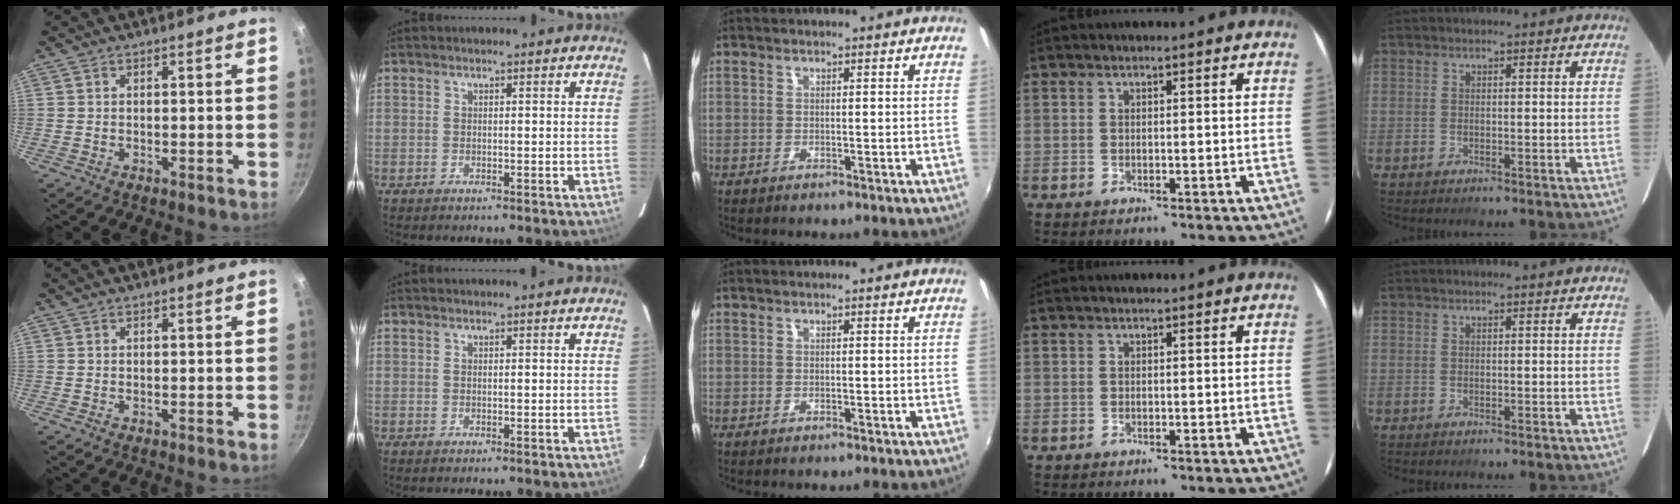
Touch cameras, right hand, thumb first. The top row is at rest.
{}